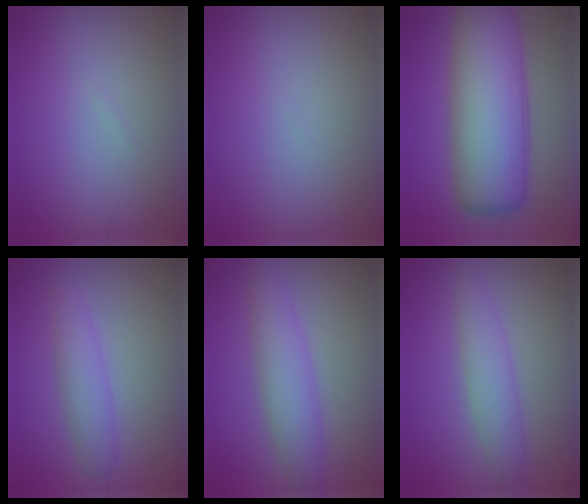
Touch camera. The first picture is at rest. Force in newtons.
{"total": 0.0}
{"total": 10.8, "press": 10.8, "slide": 0.4}
{"total": 2.4, "press": 2.4, "slide": 0.1}
{"total": 3.9, "press": 3.9, "slide": 0.0}
{"total": 3.0, "press": 3.0, "slide": 0.1}